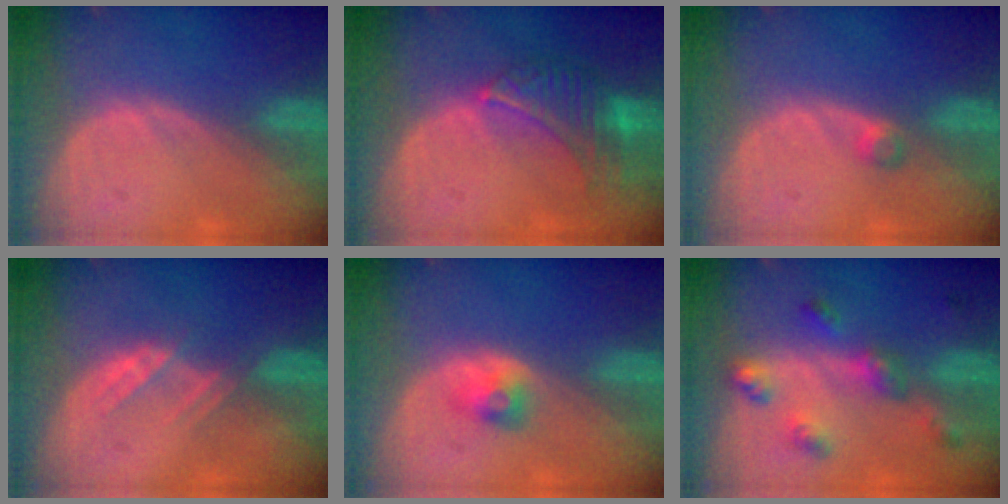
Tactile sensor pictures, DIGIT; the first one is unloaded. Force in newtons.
{"total": 7.7, "press": 7.1, "slide": 3.0}
{"total": 1.6, "press": 1.4, "slide": 0.8}
{"total": 3.0, "press": 2.9, "slide": 0.7}
{"total": 2.7, "press": 2.4, "slide": 1.1}
{"total": 6.7, "press": 5.9, "slide": 3.3}